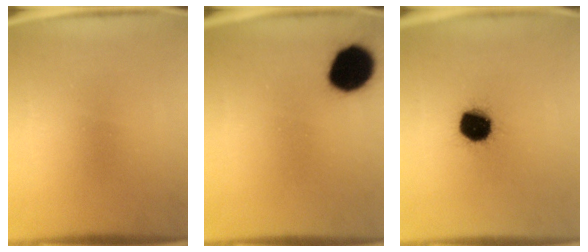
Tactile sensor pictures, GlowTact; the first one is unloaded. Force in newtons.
{"total": 13.2}
{"total": 13.0}